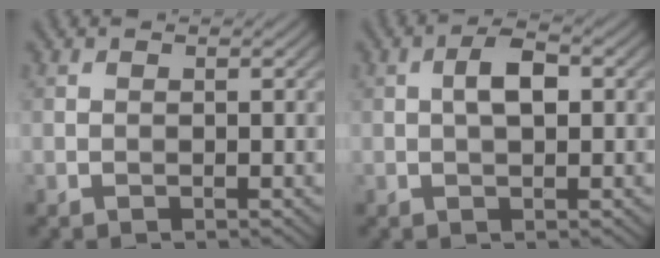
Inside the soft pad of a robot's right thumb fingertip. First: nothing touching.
{"total": 3.6, "force": [0.4, 1.6, 3.2], "torque": [-0.059, 0.007, 0.002]}